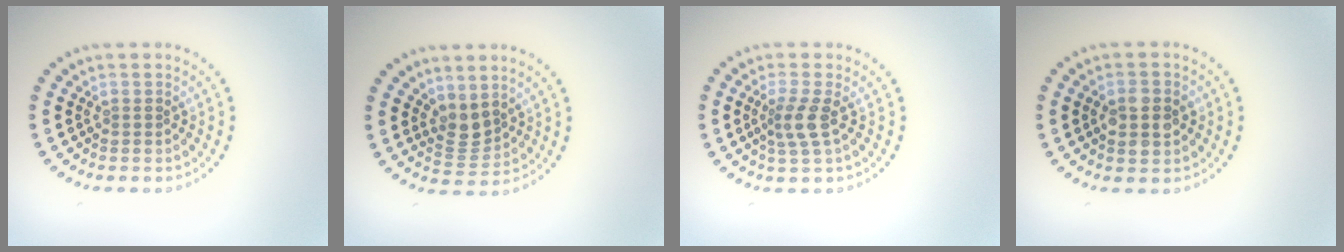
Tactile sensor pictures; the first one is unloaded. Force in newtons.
{"total": 2.2, "press": 1.7, "slide": 1.4}
{"total": 2.5, "press": 1.9, "slide": 1.6}
{"total": 3.5, "press": 3.5, "slide": 0.1}